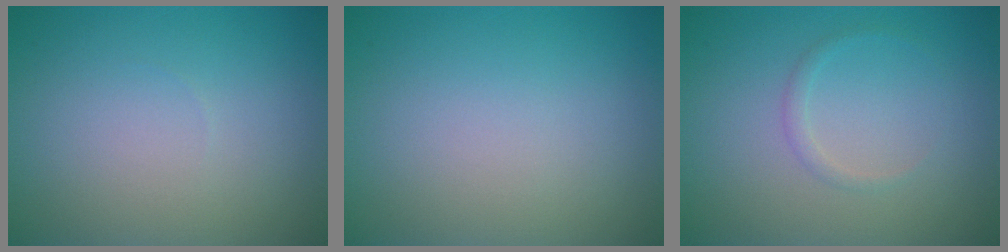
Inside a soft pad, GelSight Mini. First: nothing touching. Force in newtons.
{"total": 0.0}
{"total": 0.8, "press": 0.8, "slide": 0.0}